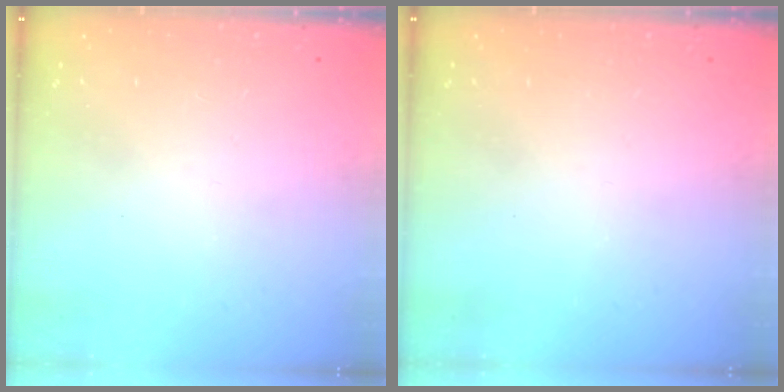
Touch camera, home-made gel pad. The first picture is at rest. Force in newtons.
{"total": 0.0}